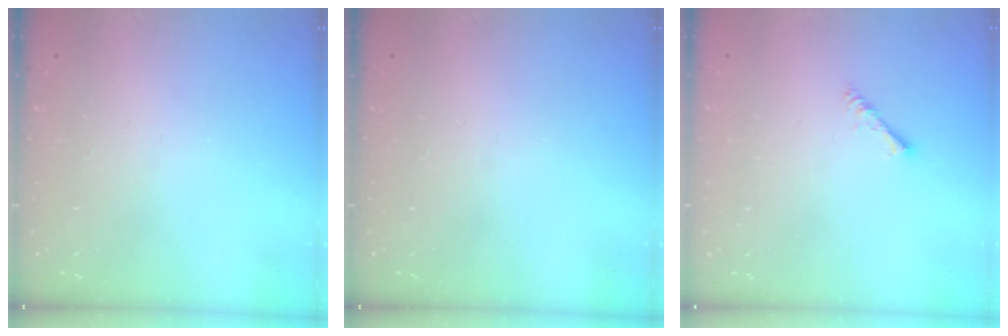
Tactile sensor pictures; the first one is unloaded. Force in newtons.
{"total": 0.0}
{"total": 1.4, "press": 1.3, "slide": 0.3}